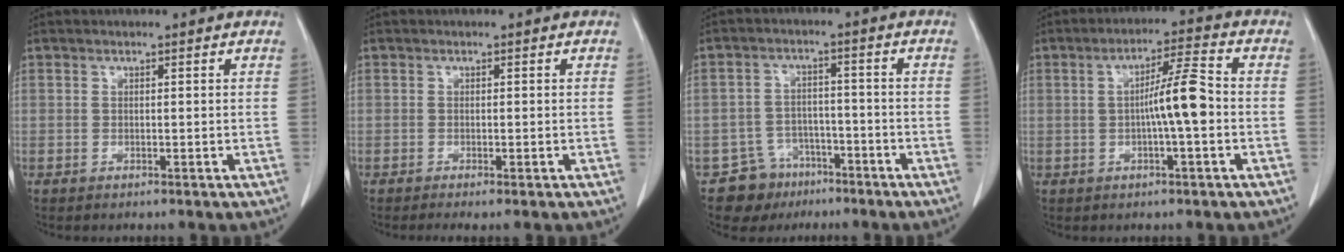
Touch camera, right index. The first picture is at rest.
{"total": 1.7, "force": [-1.1, 0.0, 1.2], "torque": [-0.016, -0.006, -0.016]}
{"total": 7.0, "force": [-4.6, 5.3, 0.0], "torque": [0.010, 0.018, -0.070]}
{"total": 6.9, "force": [-0.7, 0.2, 6.8], "torque": [-0.115, 0.012, -0.014]}